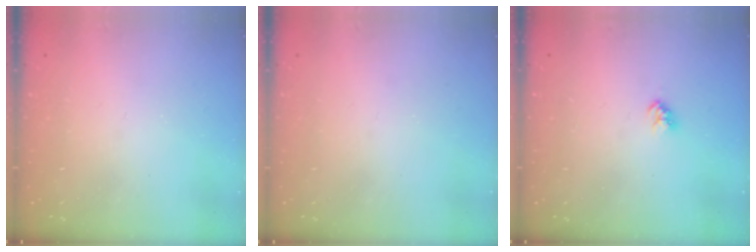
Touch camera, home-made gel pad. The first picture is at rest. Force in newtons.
{"total": 0.5, "press": 0.5, "slide": 0.1}
{"total": 3.0, "press": 3.0, "slide": 0.3}